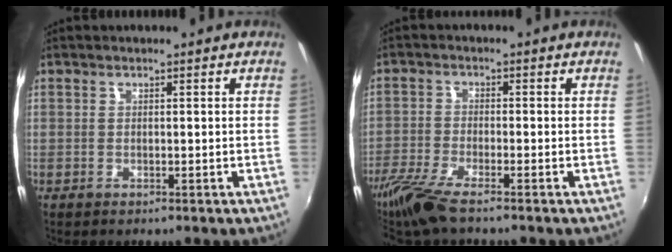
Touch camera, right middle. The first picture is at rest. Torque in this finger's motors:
{"motor_torque": [1.09, -0.92, 0.39, 0.11]}